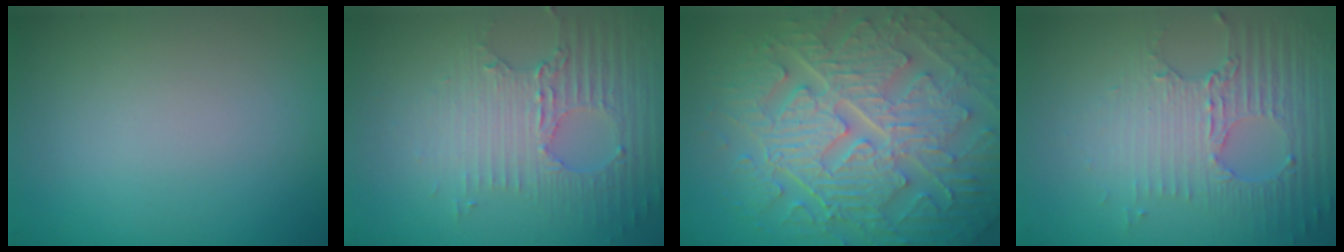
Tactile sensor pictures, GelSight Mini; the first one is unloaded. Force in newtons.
{"total": 3.7, "press": 3.3, "slide": 1.7}
{"total": 10.5, "press": 7.2, "slide": 7.7}
{"total": 5.3, "press": 3.3, "slide": 4.1}